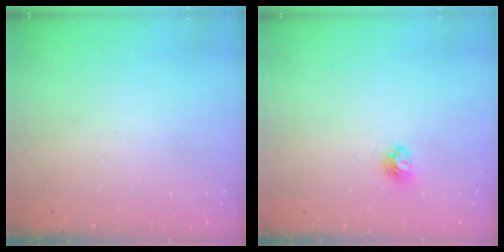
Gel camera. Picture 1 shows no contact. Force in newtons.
{"total": 3.7, "press": 3.7, "slide": 0.4}